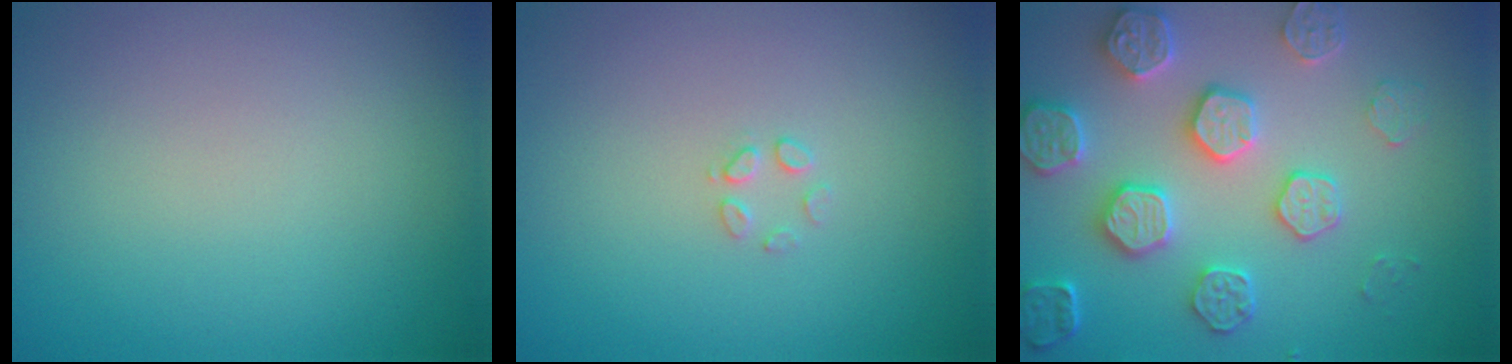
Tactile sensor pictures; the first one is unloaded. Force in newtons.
{"total": 1.0, "press": 1.0, "slide": 0.1}
{"total": 5.3, "press": 5.0, "slide": 1.8}